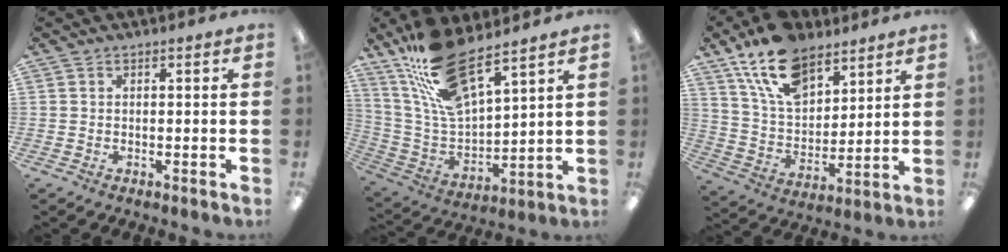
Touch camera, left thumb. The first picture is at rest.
{"total": 16.7, "force": [12.2, 6.7, 9.2], "torque": [-0.198, -0.053, 0.225]}
{"total": 16.8, "force": [11.1, 9.1, 8.7], "torque": [-0.168, -0.040, 0.208]}